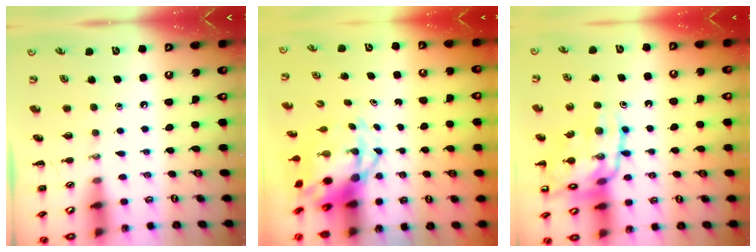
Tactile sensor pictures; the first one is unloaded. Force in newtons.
{"total": 5.0, "press": 4.8, "slide": 1.6}
{"total": 17.5, "press": 17.3, "slide": 2.6}